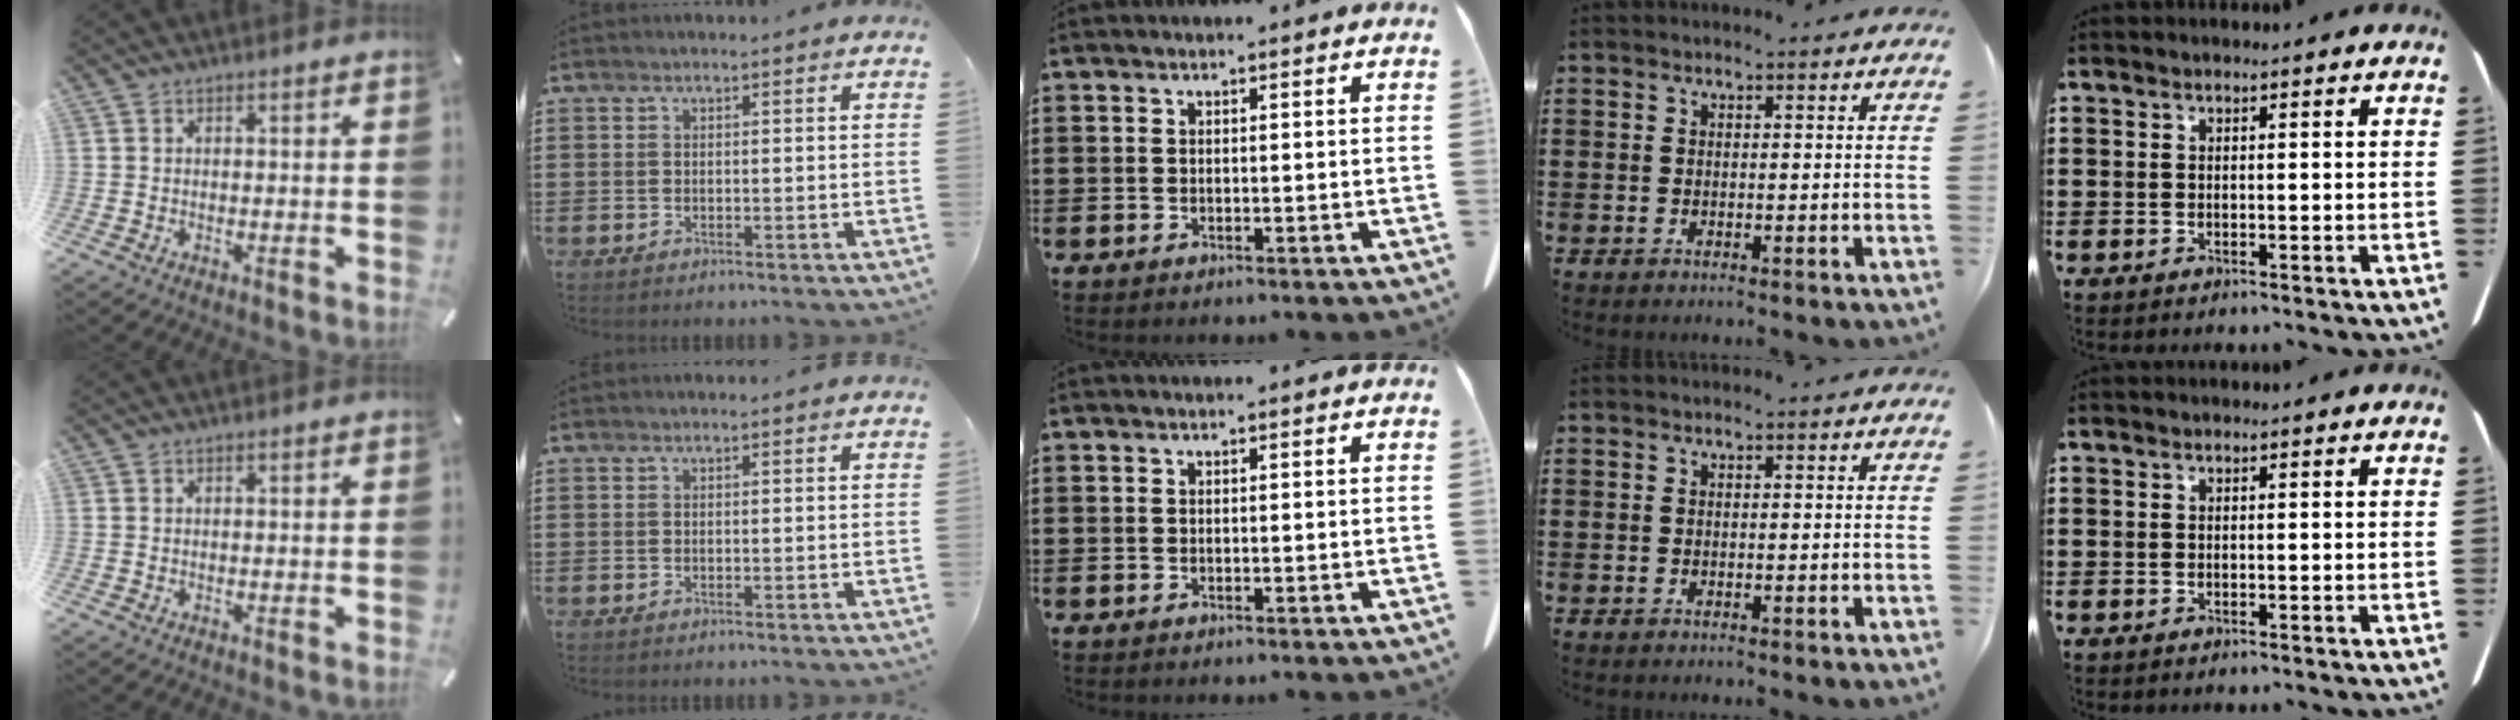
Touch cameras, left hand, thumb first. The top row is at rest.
{}